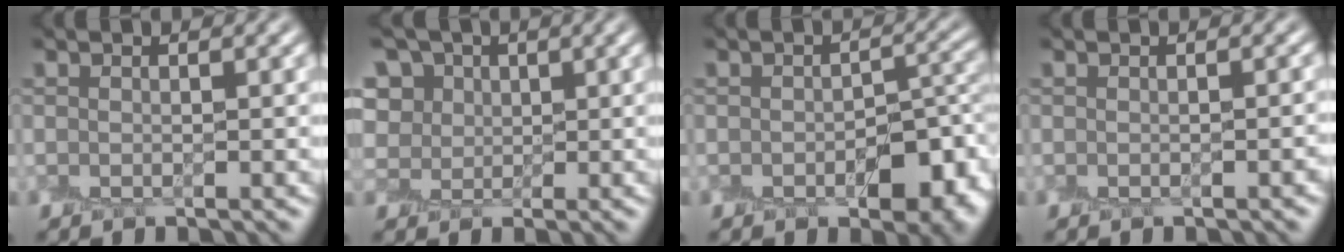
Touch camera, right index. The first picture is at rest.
{"total": 9.1, "force": [5.6, 6.2, 3.5], "torque": [-0.062, 0.031, 0.064]}
{"total": 6.2, "force": [-2.8, 3.4, 4.4], "torque": [-0.048, -0.006, -0.035]}
{"total": 1.3, "force": [-0.9, 0.3, 0.8], "torque": [-0.008, -0.004, -0.013]}